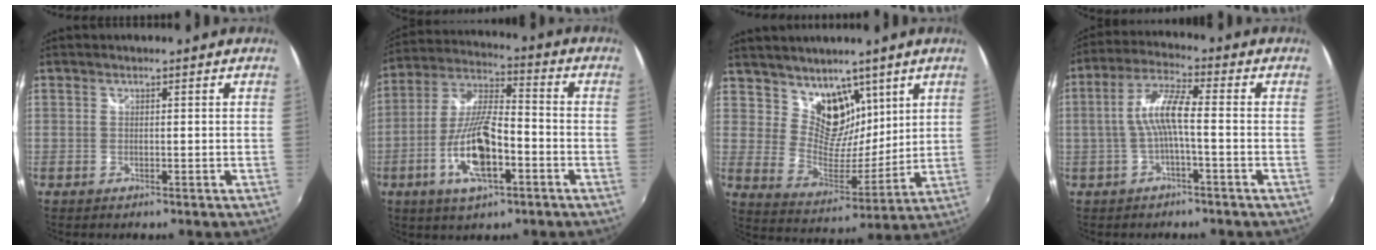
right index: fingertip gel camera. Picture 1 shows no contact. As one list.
[{"total": 13.9, "force": [-5.4, 4.4, 12.0], "torque": [-0.253, -0.006, -0.101]}, {"total": 11.4, "force": [7.5, 7.3, 4.4], "torque": [-0.066, -0.014, 0.143]}, {"total": 7.1, "force": [-1.2, 0.9, 7.0], "torque": [-0.152, 0.012, -0.022]}]